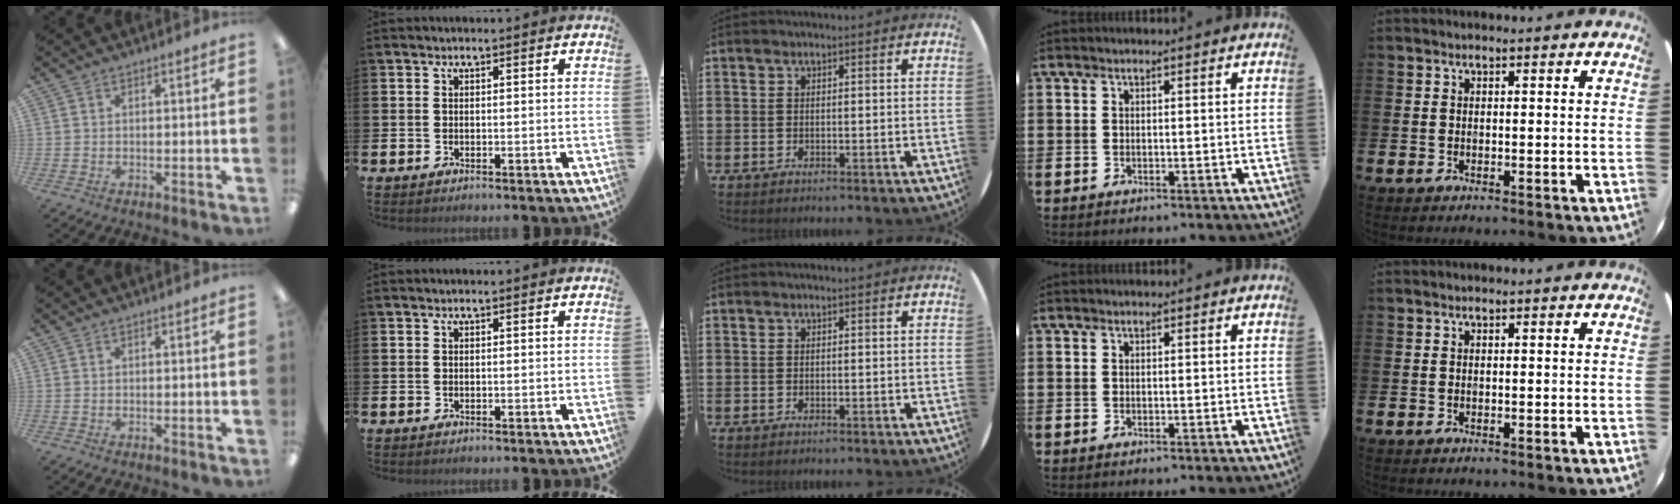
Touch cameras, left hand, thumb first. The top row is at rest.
{}